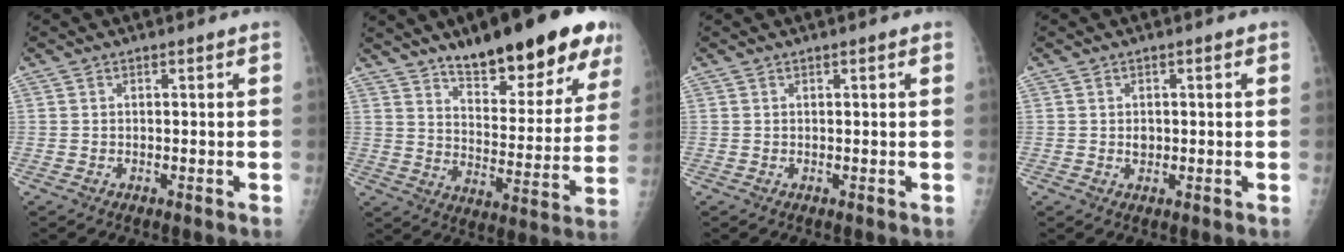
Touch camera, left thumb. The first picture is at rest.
{"total": 22.5, "force": [14.9, 7.1, 15.2], "torque": [-0.170, -0.065, 0.221]}
{"total": 0.6, "force": [0.3, 0.0, 0.5], "torque": [-0.007, 0.001, 0.004]}
{"total": 1.5, "force": [0.1, 1.2, 0.9], "torque": [-0.007, 0.000, 0.003]}